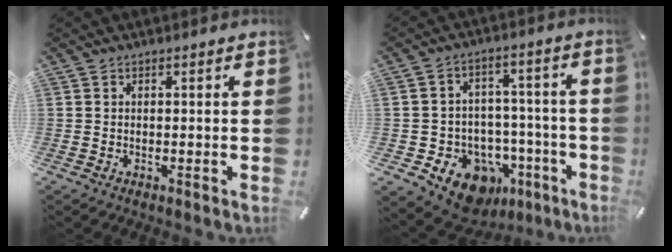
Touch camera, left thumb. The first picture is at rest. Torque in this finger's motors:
{"motor_torque": [-0.26, 1.22, 0.30, 0.04, 0.11]}